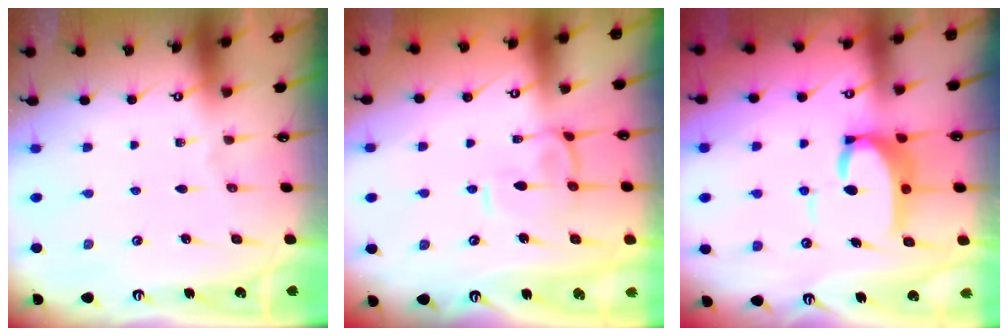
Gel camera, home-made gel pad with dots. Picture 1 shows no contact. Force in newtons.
{"total": 2.8, "press": 2.7, "slide": 0.7}
{"total": 7.6, "press": 7.5, "slide": 0.9}